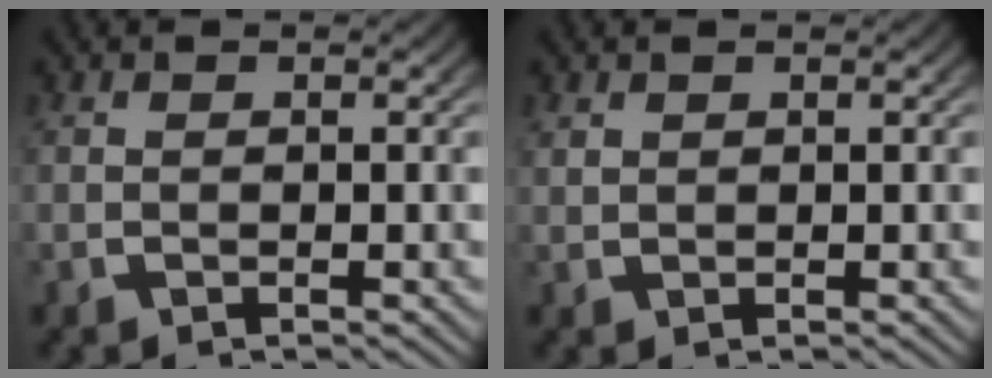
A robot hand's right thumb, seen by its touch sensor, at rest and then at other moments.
{"total": 0.8, "force": [0.7, 0.3, 0.2], "torque": [-0.002, 0.001, 0.018]}